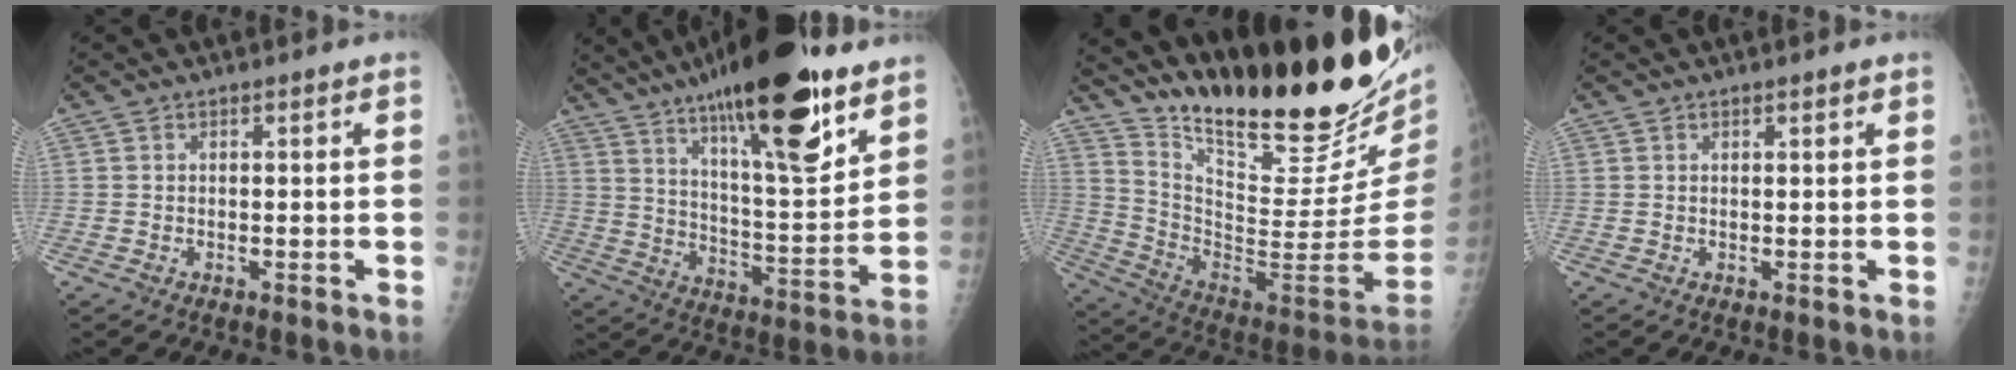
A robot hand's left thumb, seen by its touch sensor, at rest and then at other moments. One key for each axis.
{"total": 25.5, "fx": 16.1, "fy": 6.8, "fz": 18.6, "tx": -0.274, "ty": -0.061, "tz": 0.259}
{"total": 31.1, "fx": 24.2, "fy": 6.2, "fz": 18.5, "tx": -0.271, "ty": -0.155, "tz": 0.369}
{"total": 0.9, "fx": 0.6, "fy": 0.3, "fz": 0.6, "tx": -0.008, "ty": -0.002, "tz": 0.010}